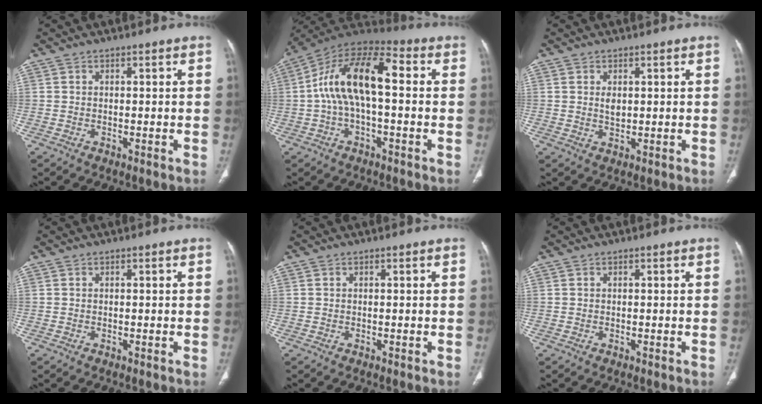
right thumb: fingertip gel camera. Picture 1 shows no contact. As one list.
[{"total": 15.4, "force": [0.7, 7.1, 13.6], "torque": [-0.247, 0.051, 0.003]}, {"total": 2.1, "force": [0.6, 1.2, 1.6], "torque": [-0.026, -0.005, 0.014]}, {"total": 0.0}, {"total": 0.0}, {"total": 0.0}]